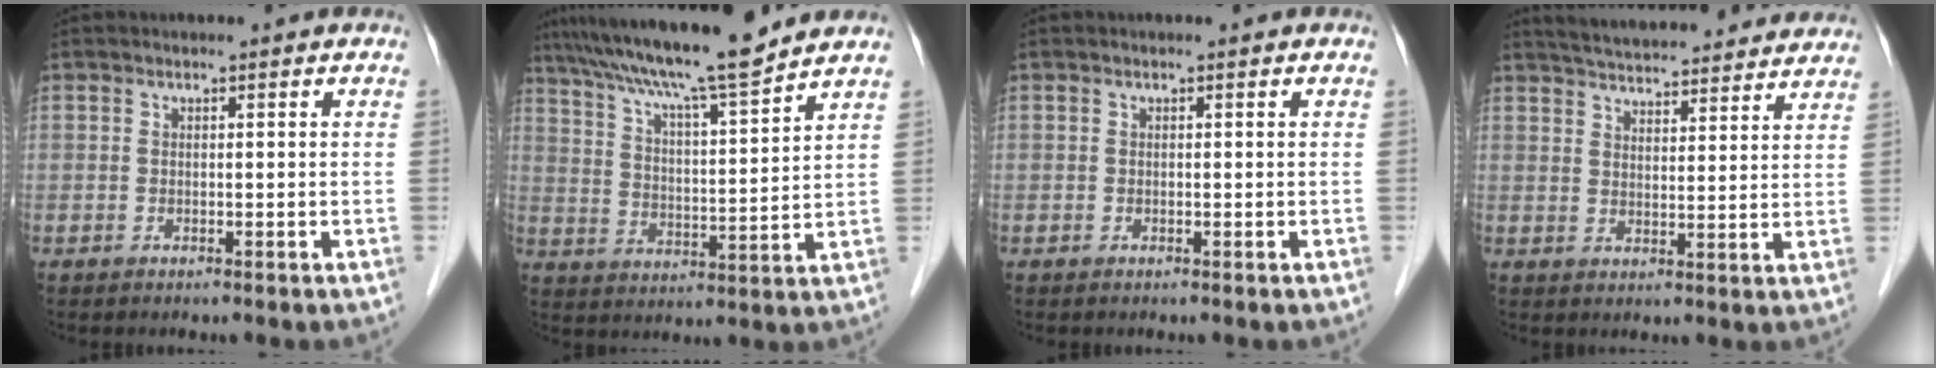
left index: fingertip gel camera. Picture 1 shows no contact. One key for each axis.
{"total": 14.8, "fx": 12.7, "fy": -0.4, "fz": 7.5, "tx": -0.133, "ty": 0.010, "tz": 0.207}
{"total": 0.0}
{"total": 19.5, "fx": 18.0, "fy": 3.2, "fz": 6.5, "tx": -0.098, "ty": 0.025, "tz": 0.239}